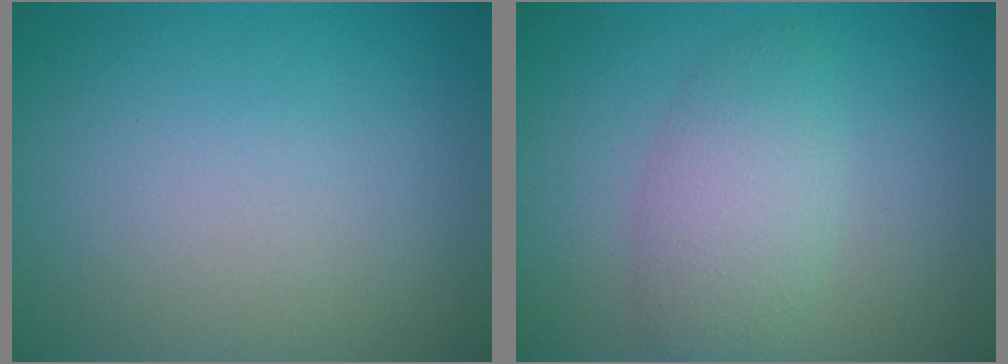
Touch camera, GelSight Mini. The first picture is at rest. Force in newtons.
{"total": 3.8, "press": 3.8, "slide": 0.1}